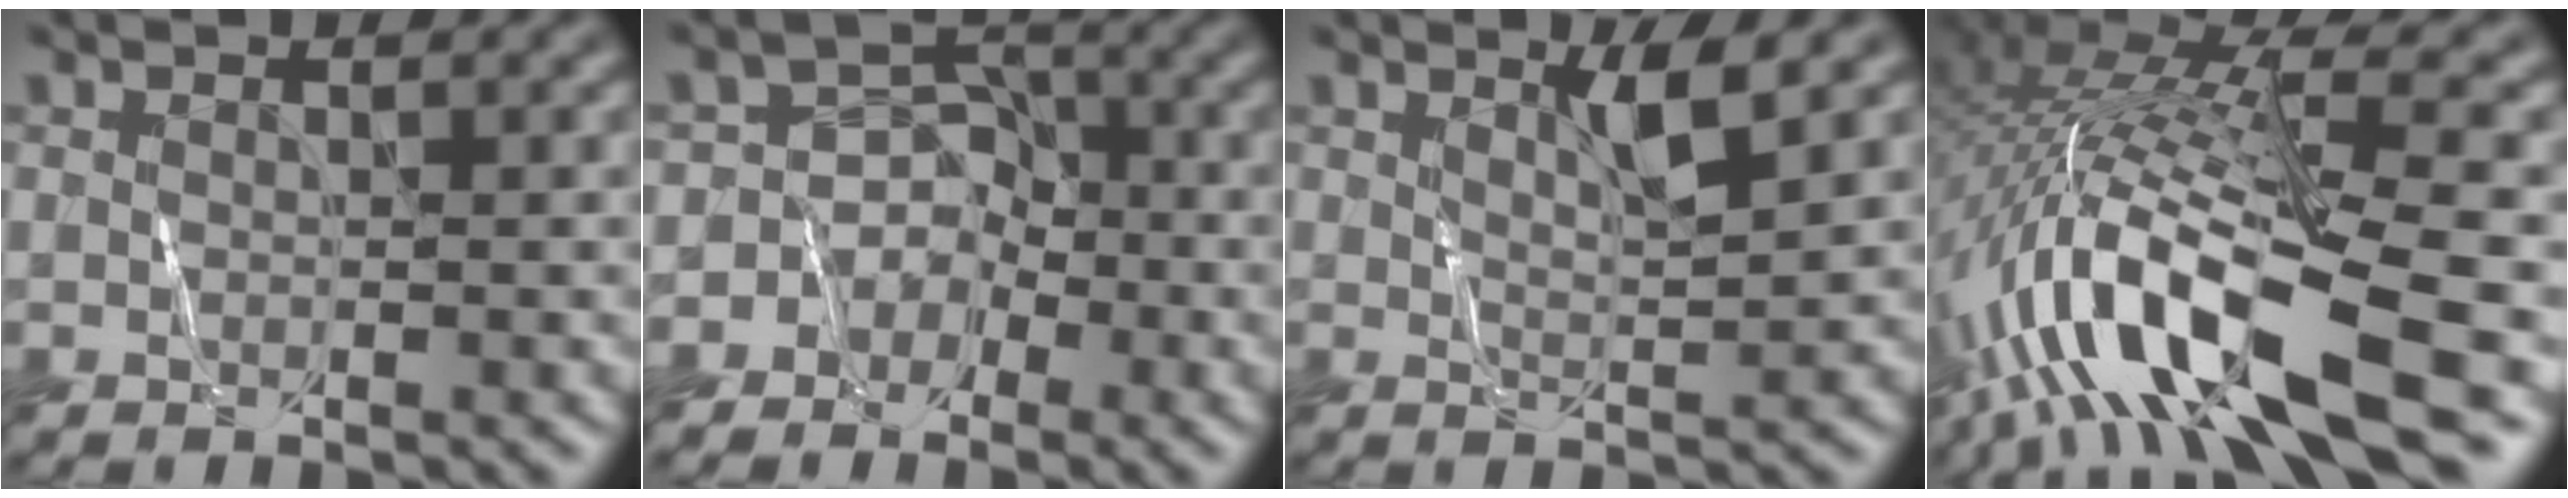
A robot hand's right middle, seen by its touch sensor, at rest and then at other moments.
{"total": 3.7, "force": [-2.5, 2.8, 0.1], "torque": [0.038, 0.017, -0.059]}
{"total": 1.8, "force": [1.3, -0.3, 1.2], "torque": [-0.023, -0.007, 0.024]}
{"total": 14.2, "force": [-4.1, 4.2, 12.9], "torque": [-0.266, 0.010, -0.070]}